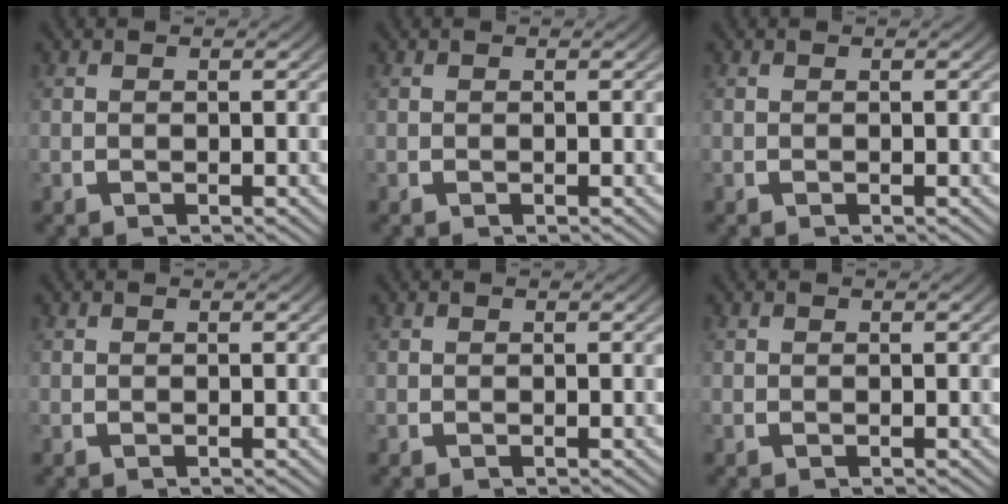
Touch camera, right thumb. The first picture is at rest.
{"total": 0.0}
{"total": 0.0}
{"total": 0.0}
{"total": 0.0}
{"total": 0.0}